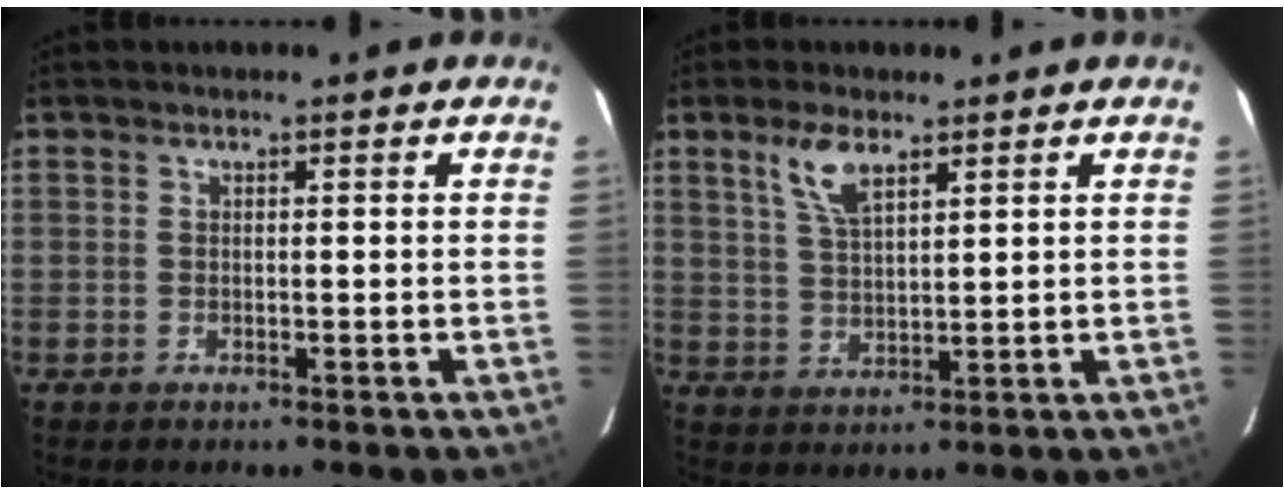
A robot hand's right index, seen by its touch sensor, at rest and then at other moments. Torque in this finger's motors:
{"motor_torque": [0.13, 0.13, 0.19, 0.09]}